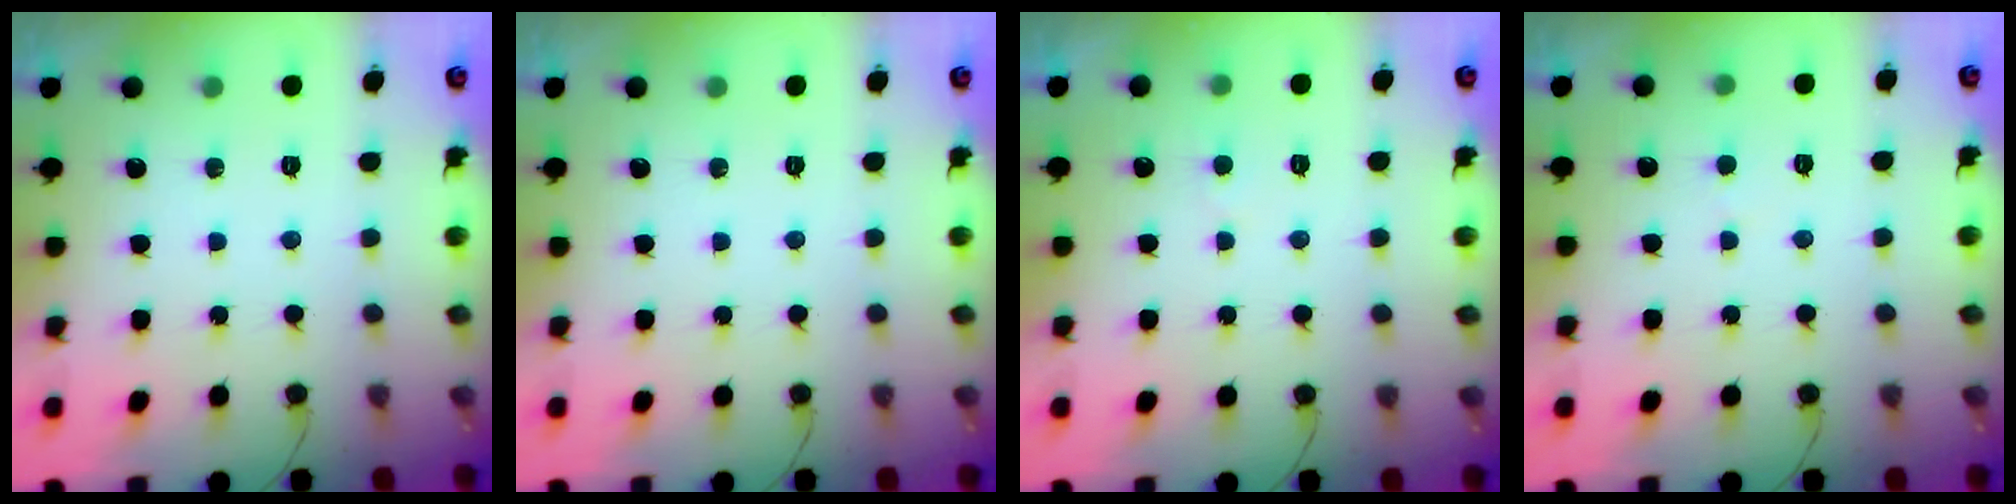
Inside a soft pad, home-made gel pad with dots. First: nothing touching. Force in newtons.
{"total": 0.0}
{"total": 2.7, "press": 2.7, "slide": 0.3}
{"total": 2.4, "press": 2.4, "slide": 0.2}